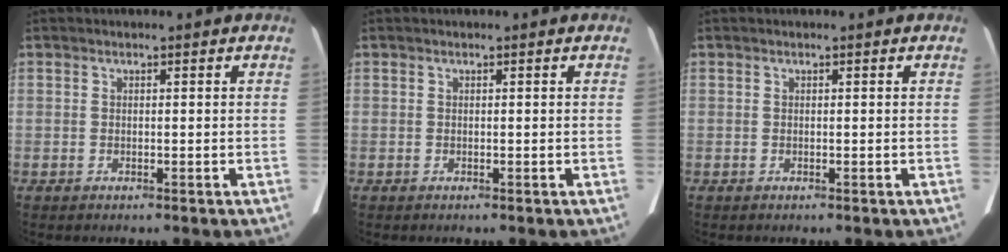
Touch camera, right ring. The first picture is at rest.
{"total": 0.0}
{"total": 0.0}